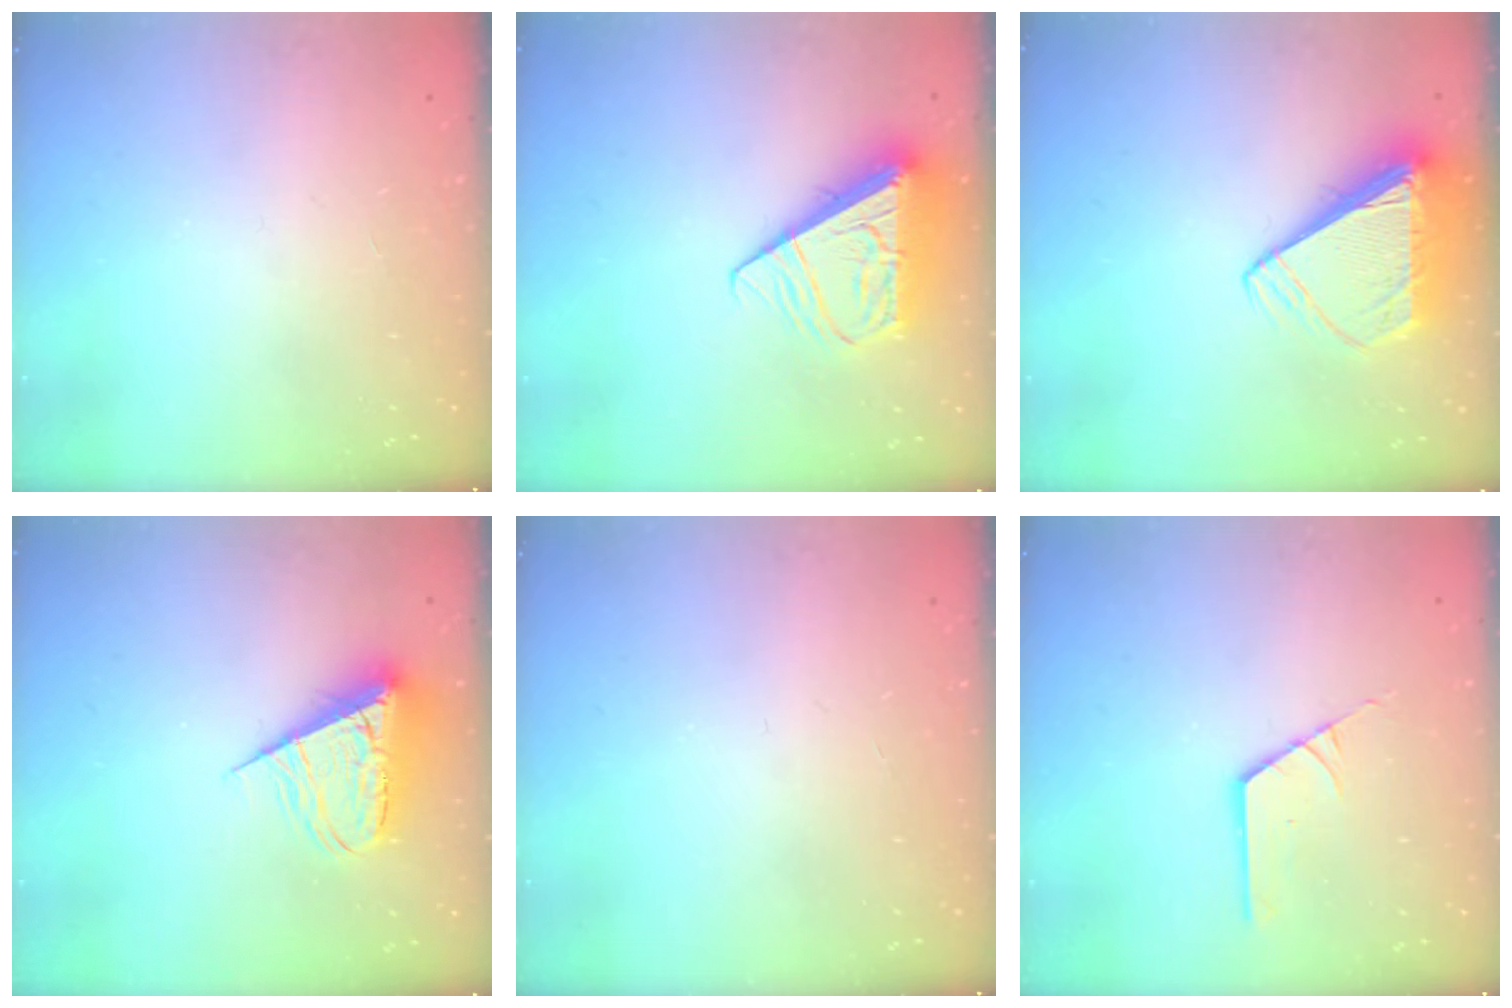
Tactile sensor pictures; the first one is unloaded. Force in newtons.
{"total": 11.3, "press": 11.2, "slide": 1.5}
{"total": 8.9, "press": 8.8, "slide": 1.4}
{"total": 11.8, "press": 11.8, "slide": 0.5}
{"total": 0.0}
{"total": 2.2, "press": 2.2, "slide": 0.1}